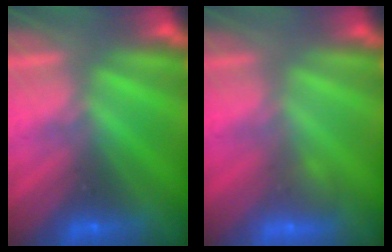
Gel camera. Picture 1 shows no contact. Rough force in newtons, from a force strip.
{"total": 2.8}